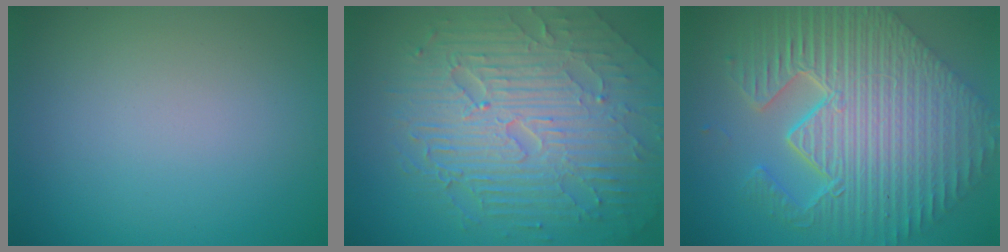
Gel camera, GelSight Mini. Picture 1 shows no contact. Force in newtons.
{"total": 9.8, "press": 6.5, "slide": 7.4}
{"total": 11.7, "press": 7.7, "slide": 8.8}